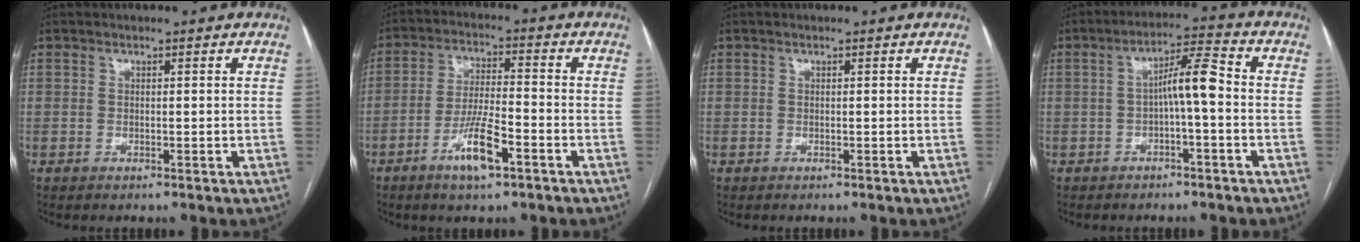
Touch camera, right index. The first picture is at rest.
{"total": 8.1, "force": [-4.3, 1.3, 6.7], "torque": [-0.132, -0.004, -0.075]}
{"total": 0.0}
{"total": 6.1, "force": [-0.7, 0.6, 6.0], "torque": [-0.098, 0.023, -0.012]}